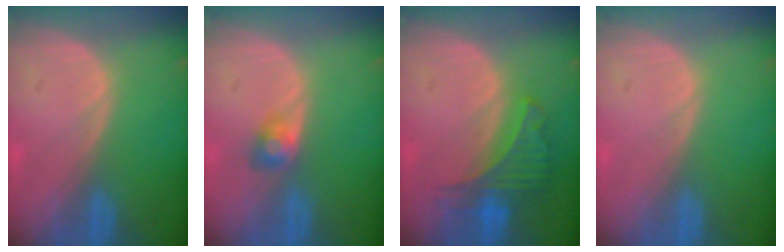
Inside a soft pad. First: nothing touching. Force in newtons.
{"total": 2.3, "press": 2.3, "slide": 0.2}
{"total": 6.3, "press": 5.9, "slide": 2.3}
{"total": 0.0}